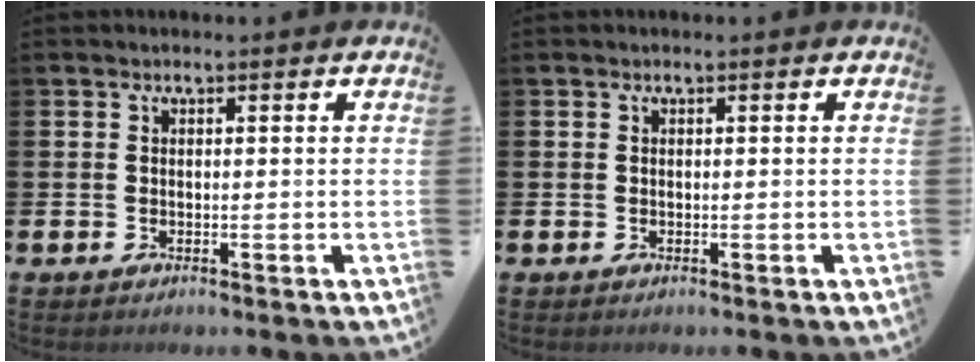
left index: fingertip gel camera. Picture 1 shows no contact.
{"total": 0.0}